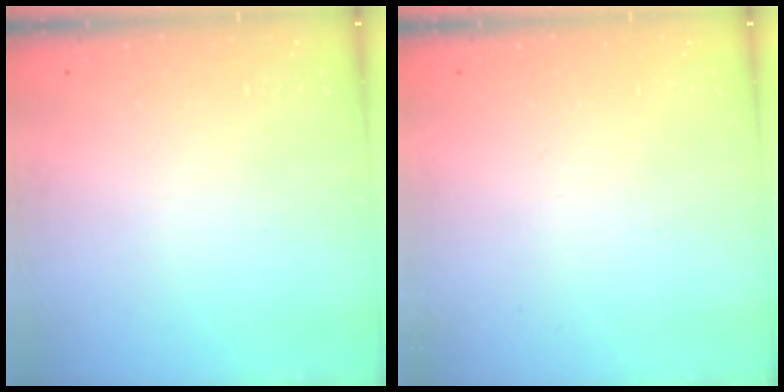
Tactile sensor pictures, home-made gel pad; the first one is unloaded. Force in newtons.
{"total": 0.0}